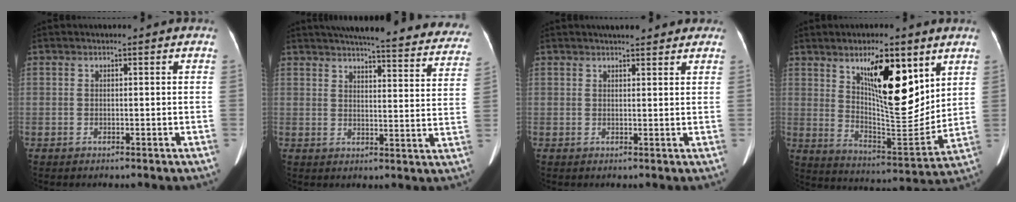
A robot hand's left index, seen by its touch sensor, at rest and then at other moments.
{"total": 29.8, "force": [26.9, 4.4, 12.2], "torque": [-0.172, -0.051, 0.308]}
{"total": 6.1, "force": [5.2, 1.5, 2.8], "torque": [-0.031, 0.018, 0.063]}
{"total": 14.3, "force": [6.8, 4.2, 11.9], "torque": [-0.190, -0.004, 0.124]}